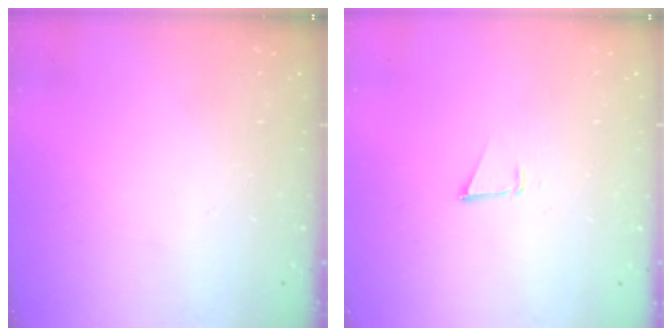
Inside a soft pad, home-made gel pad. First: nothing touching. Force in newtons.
{"total": 2.6, "press": 2.5, "slide": 0.8}